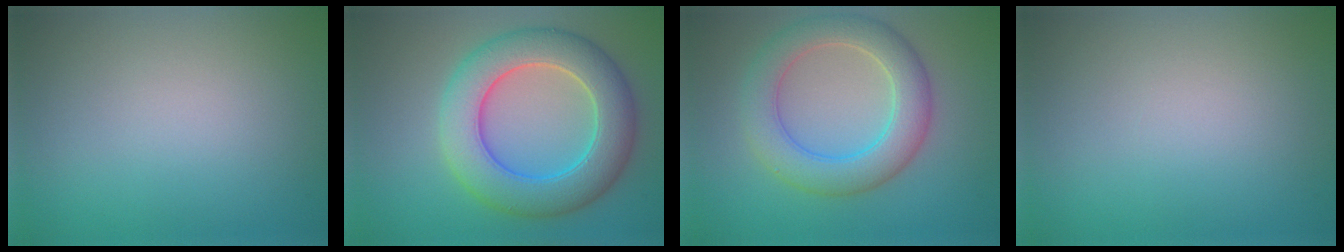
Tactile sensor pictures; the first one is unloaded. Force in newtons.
{"total": 8.3, "press": 8.3, "slide": 0.2}
{"total": 5.8, "press": 5.8, "slide": 0.2}
{"total": 0.0}